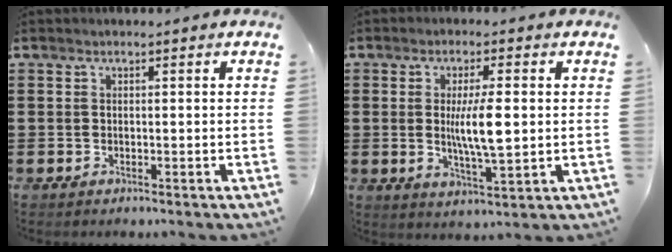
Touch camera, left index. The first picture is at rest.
{"total": 7.2, "force": [0.5, 1.8, 7.0], "torque": [-0.129, -0.002, 0.002]}